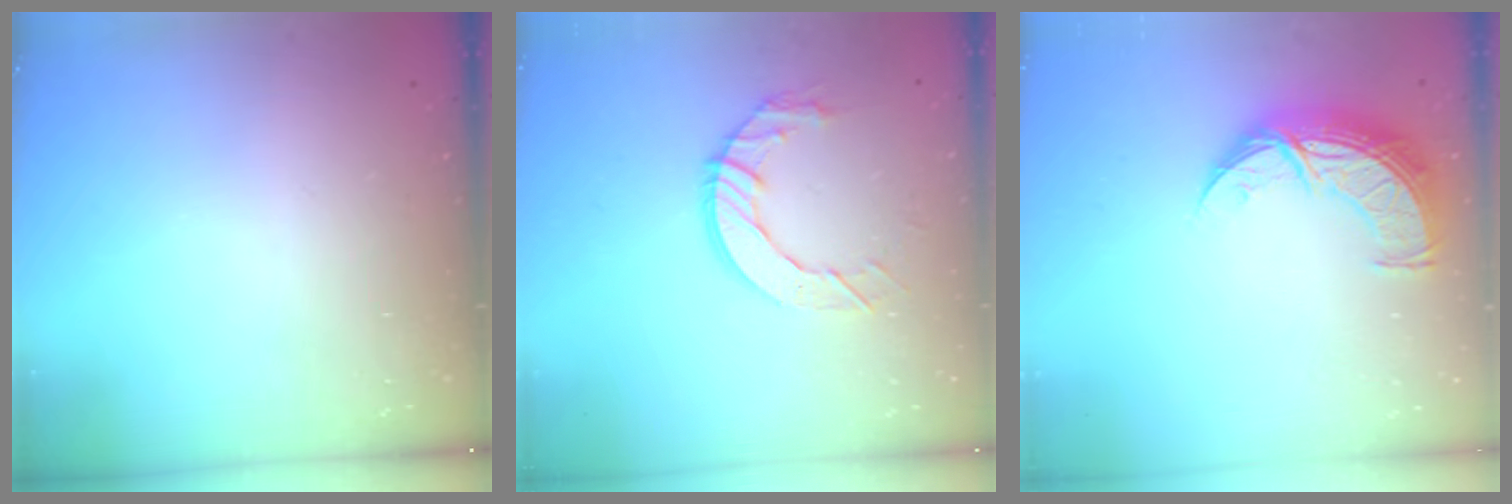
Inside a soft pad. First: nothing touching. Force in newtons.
{"total": 9.1, "press": 9.1, "slide": 0.5}
{"total": 10.7, "press": 10.6, "slide": 0.8}